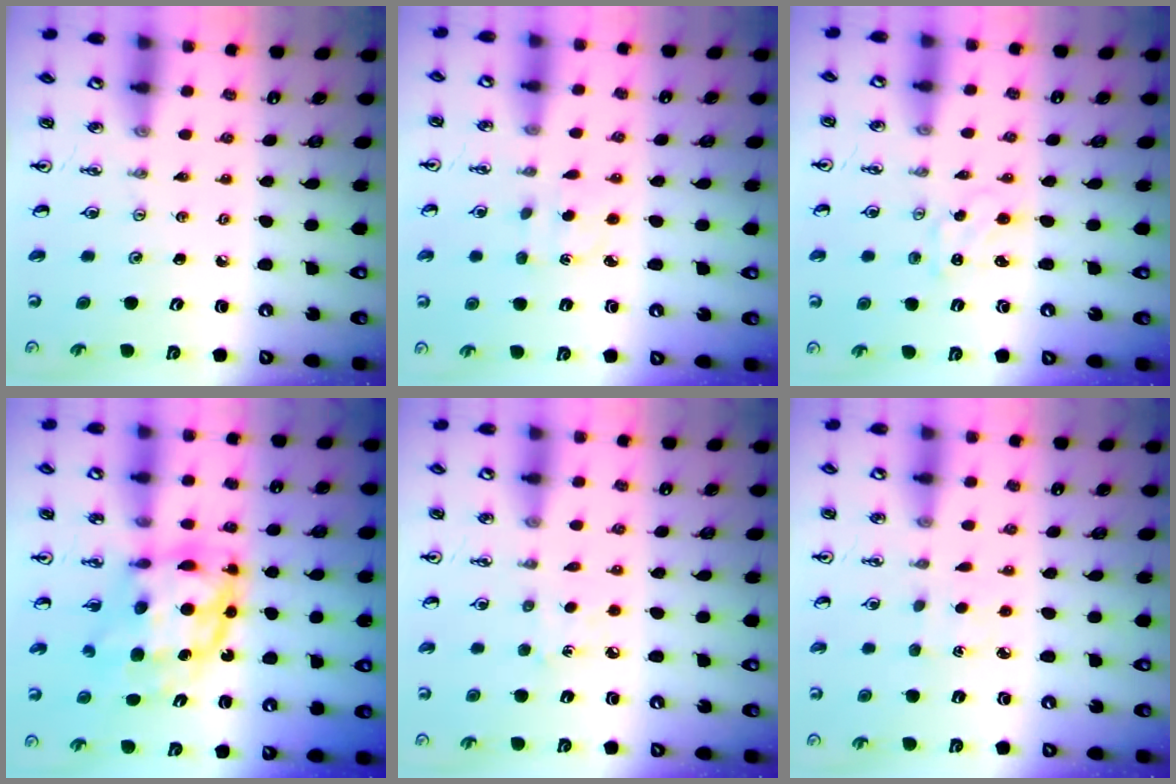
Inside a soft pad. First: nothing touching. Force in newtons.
{"total": 1.6, "press": 1.5, "slide": 0.5}
{"total": 0.8, "press": 0.7, "slide": 0.2}
{"total": 10.3, "press": 10.3, "slide": 0.9}
{"total": 4.8, "press": 4.8, "slide": 0.5}
{"total": 1.5, "press": 1.5, "slide": 0.2}